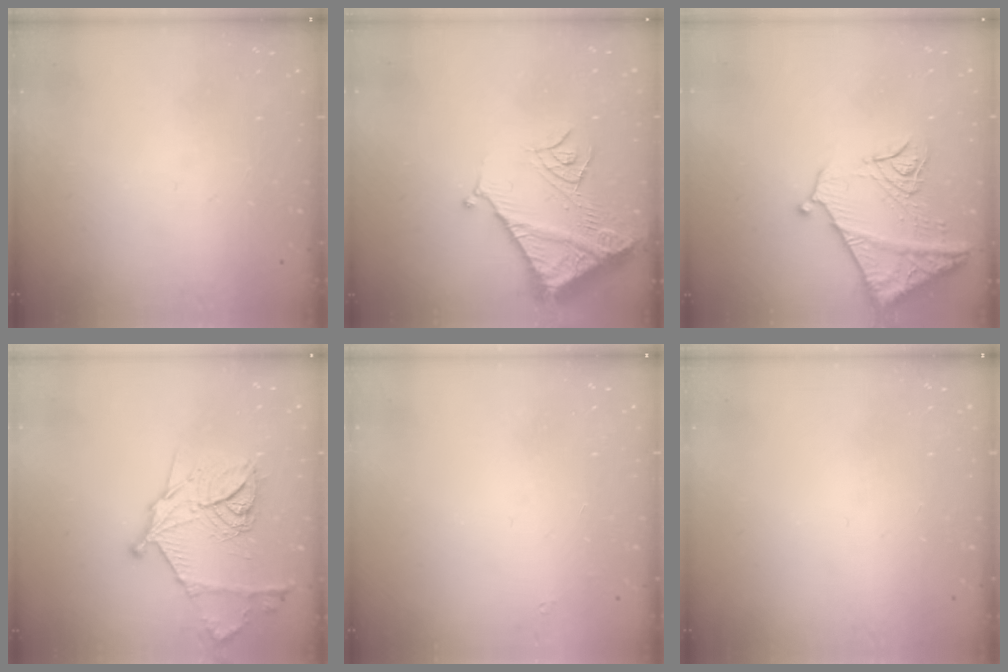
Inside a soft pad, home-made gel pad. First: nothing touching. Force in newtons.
{"total": 13.7, "press": 13.6, "slide": 1.6}
{"total": 15.7, "press": 15.6, "slide": 1.7}
{"total": 18.8, "press": 18.8, "slide": 1.3}
{"total": 1.6, "press": 1.5, "slide": 0.2}
{"total": 0.0}